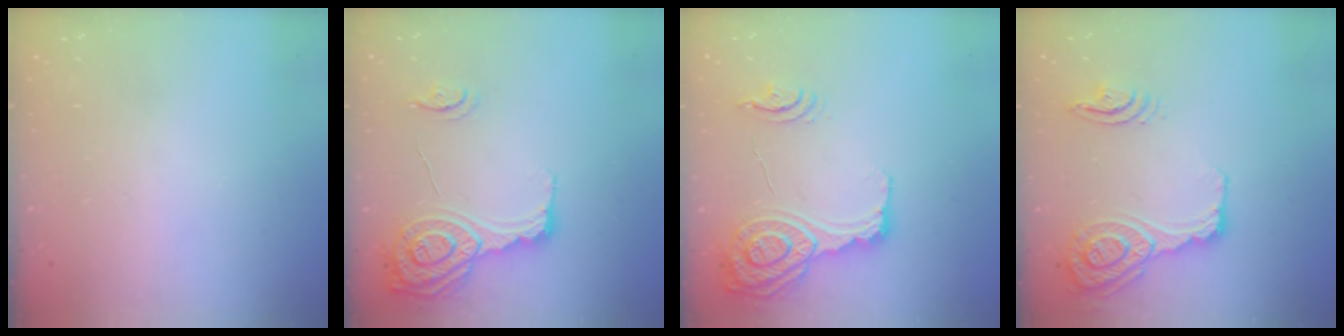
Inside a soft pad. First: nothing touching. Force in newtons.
{"total": 16.9, "press": 16.8, "slide": 1.4}
{"total": 16.0, "press": 15.9, "slide": 1.2}
{"total": 17.9, "press": 17.6, "slide": 3.7}